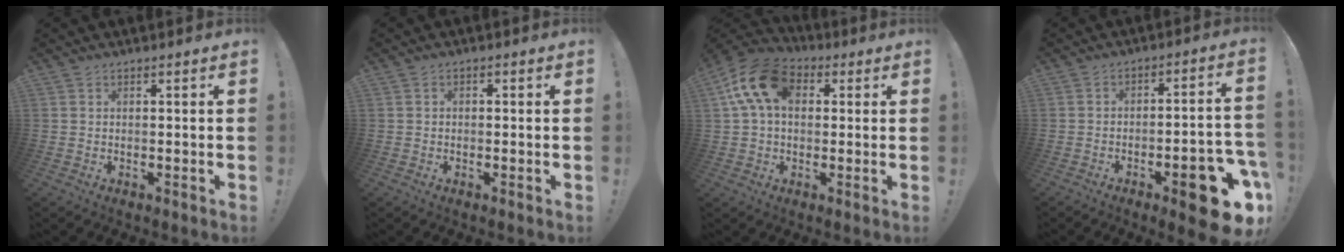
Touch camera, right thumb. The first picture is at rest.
{"total": 1.0, "force": [-0.7, 0.6, 0.5], "torque": [-0.008, 0.003, -0.012]}
{"total": 15.8, "force": [4.6, 10.4, 11.0], "torque": [-0.195, 0.006, 0.087]}
{"total": 14.1, "force": [-7.1, 4.3, 11.4], "torque": [-0.120, 0.040, -0.101]}